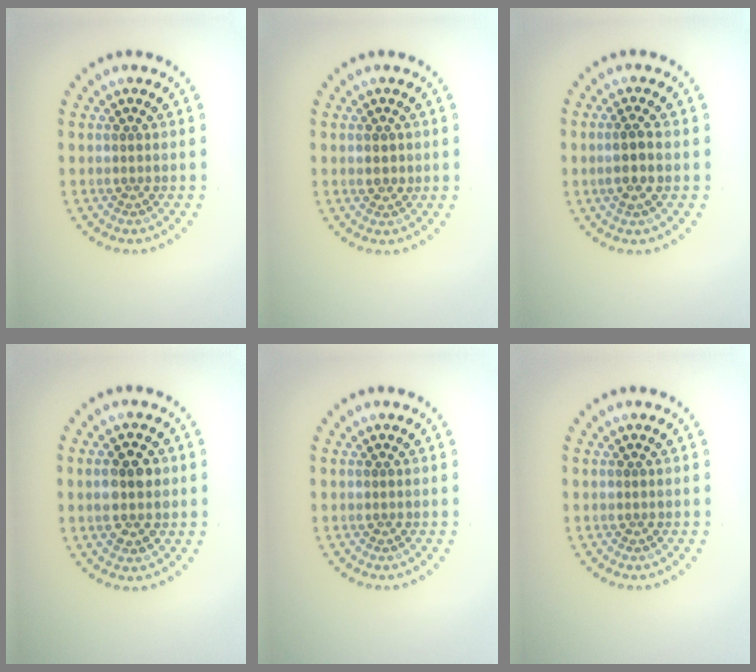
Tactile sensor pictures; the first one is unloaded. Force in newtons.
{"total": 0.9, "press": 0.9, "slide": 0.2}
{"total": 2.3, "press": 2.1, "slide": 0.9}
{"total": 3.7, "press": 3.7, "slide": 0.2}
{"total": 0.0}
{"total": 0.0}